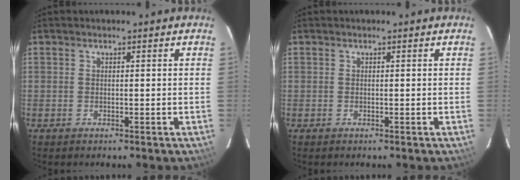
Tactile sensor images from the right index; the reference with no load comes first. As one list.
[{"total": 0.0}]